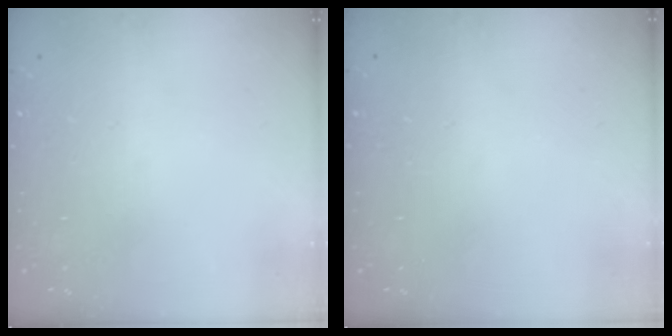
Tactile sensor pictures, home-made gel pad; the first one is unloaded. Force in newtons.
{"total": 0.0}